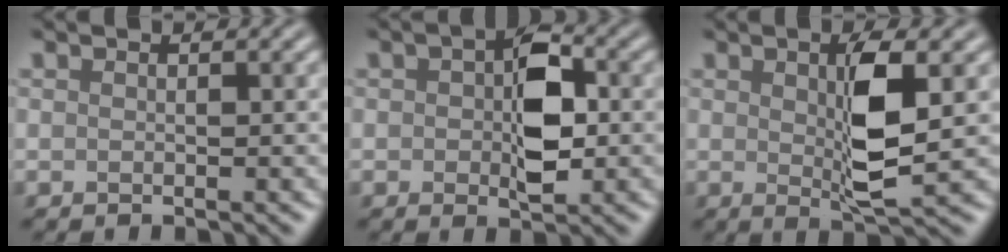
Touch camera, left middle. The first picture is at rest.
{"total": 5.5, "force": [0.1, 2.9, 4.7], "torque": [-0.068, 0.003, 0.000]}
{"total": 5.0, "force": [0.6, 1.2, 4.8], "torque": [-0.086, -0.005, 0.014]}